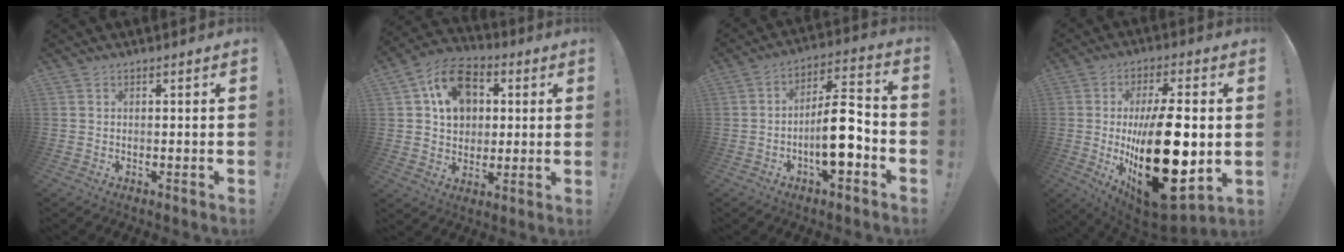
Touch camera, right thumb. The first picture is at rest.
{"total": 14.3, "force": [4.5, 11.2, 7.6], "torque": [-0.107, -0.007, 0.091]}
{"total": 14.0, "force": [-4.6, 5.4, 12.1], "torque": [-0.196, 0.024, -0.074]}
{"total": 28.7, "force": [-1.8, 13.0, 25.5], "torque": [-0.433, -0.014, -0.013]}